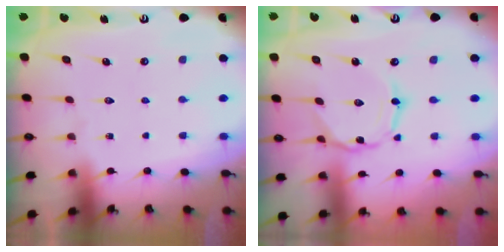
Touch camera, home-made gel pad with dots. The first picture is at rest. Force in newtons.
{"total": 1.2, "press": 1.2, "slide": 0.3}